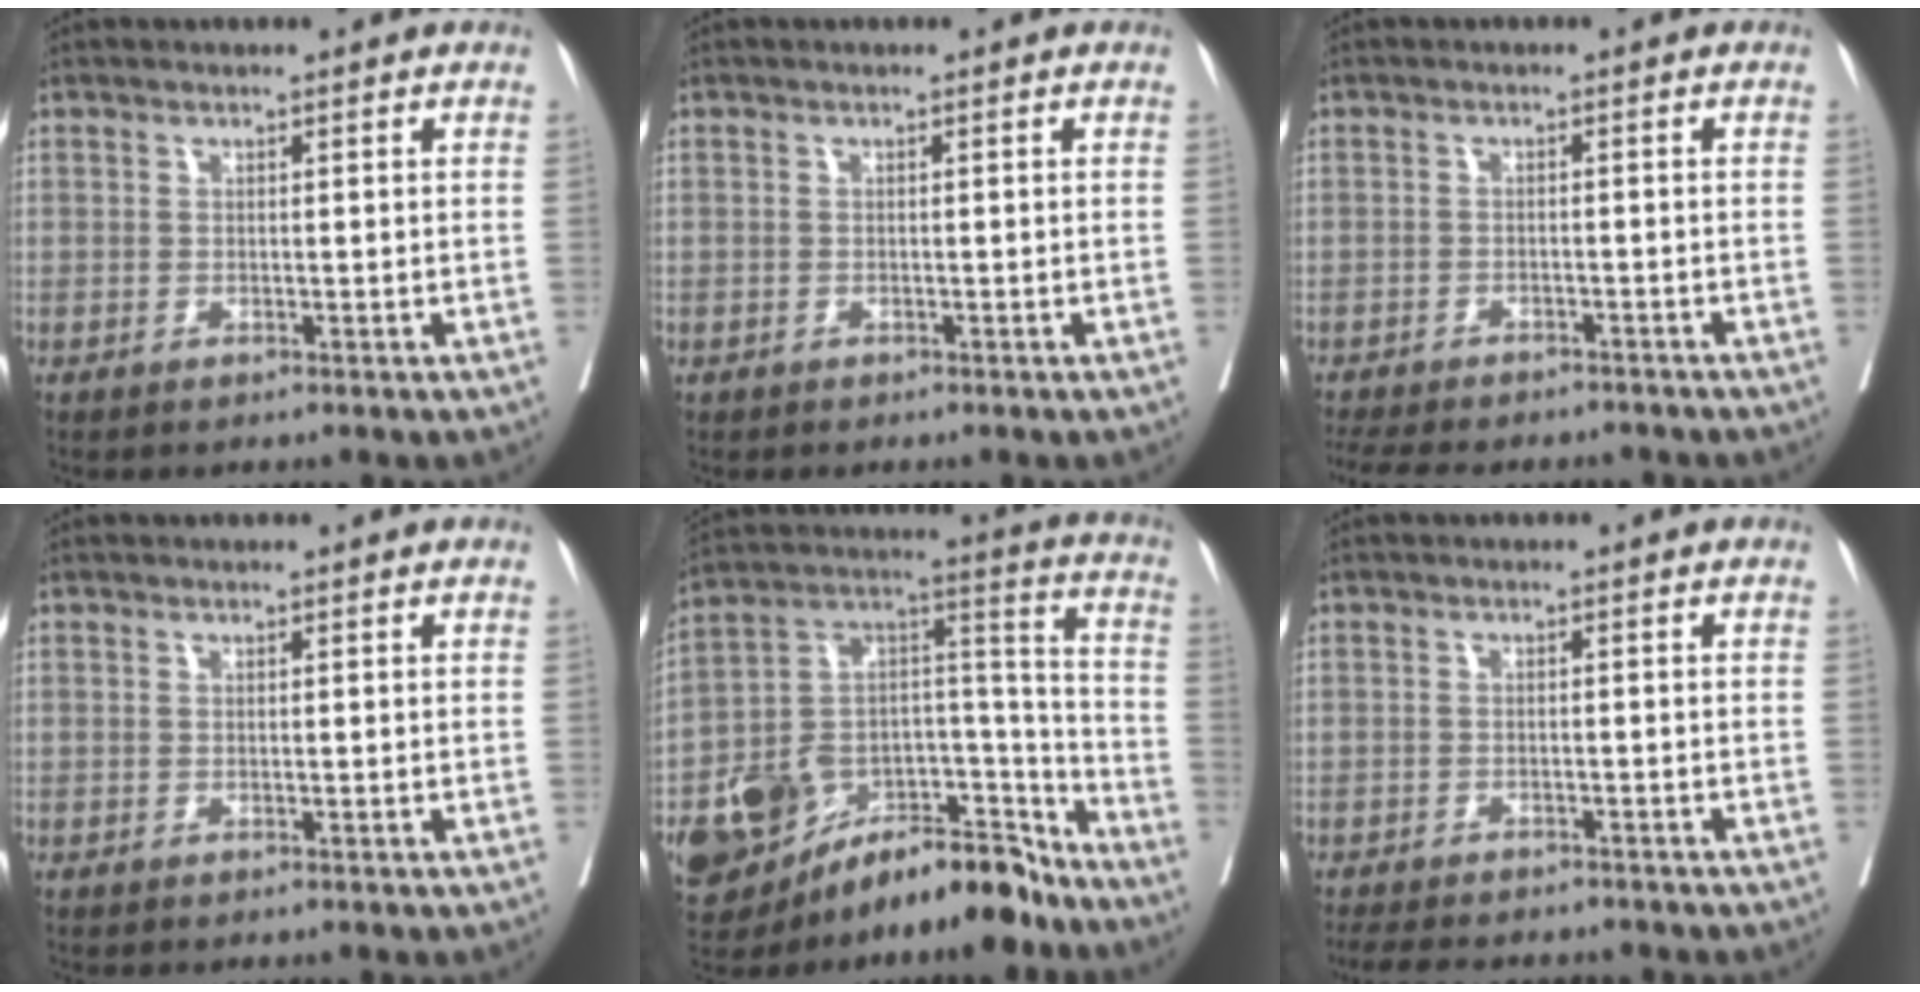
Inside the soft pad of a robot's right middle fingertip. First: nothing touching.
{"total": 0.0}
{"total": 13.8, "force": [-12.2, 3.9, 5.3], "torque": [-0.112, -0.008, -0.160]}
{"total": 0.0}
{"total": 21.2, "force": [-16.0, 8.2, 11.2], "torque": [-0.192, 0.045, -0.266]}
{"total": 9.6, "force": [-8.4, 2.7, 3.6], "torque": [-0.057, -0.007, -0.115]}